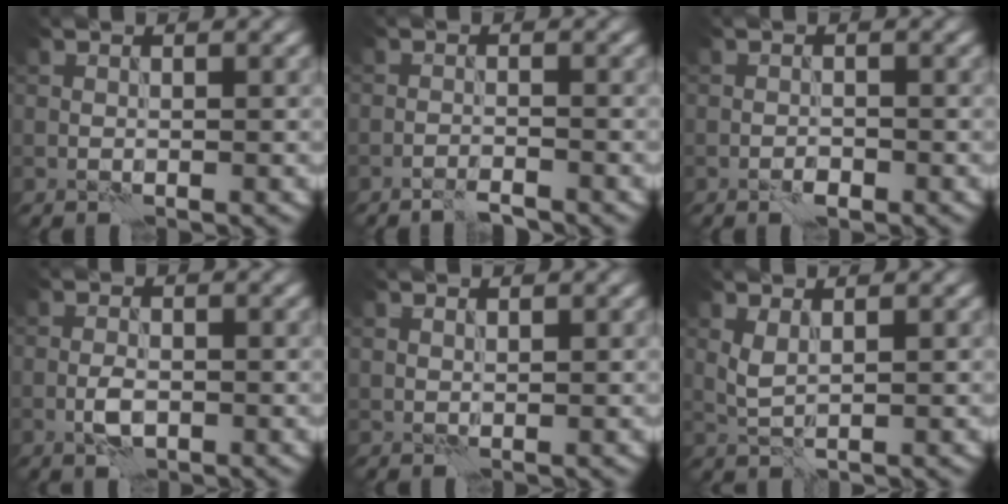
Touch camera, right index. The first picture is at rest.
{"total": 1.9, "force": [-1.7, 0.1, 0.8], "torque": [-0.016, 0.003, -0.035]}
{"total": 1.1, "force": [-0.8, 0.5, 0.7], "torque": [-0.010, 0.002, -0.016]}
{"total": 2.1, "force": [-0.8, 1.0, 1.7], "torque": [-0.031, 0.001, -0.018]}
{"total": 0.6, "force": [0.6, 0.1, 0.1], "torque": [-0.006, 0.001, 0.012]}
{"total": 1.6, "force": [0.8, 0.5, 1.3], "torque": [-0.037, 0.000, 0.019]}